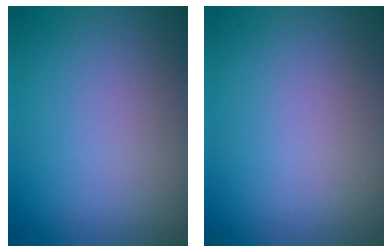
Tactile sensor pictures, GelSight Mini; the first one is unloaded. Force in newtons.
{"total": 0.0}